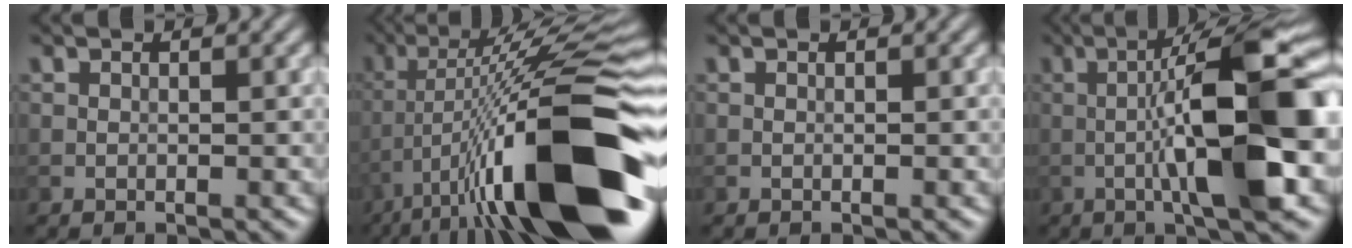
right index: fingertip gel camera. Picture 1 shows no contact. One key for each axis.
{"total": 16.8, "fx": -6.0, "fy": 3.6, "fz": 15.3, "tx": -0.243, "ty": 0.023, "tz": -0.095}
{"total": 0.0}
{"total": 12.9, "fx": -1.0, "fy": 2.5, "fz": 12.7, "tx": -0.193, "ty": 0.018, "tz": -0.018}